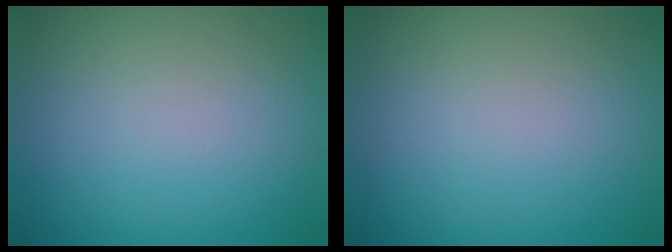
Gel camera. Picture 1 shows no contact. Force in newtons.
{"total": 0.0}